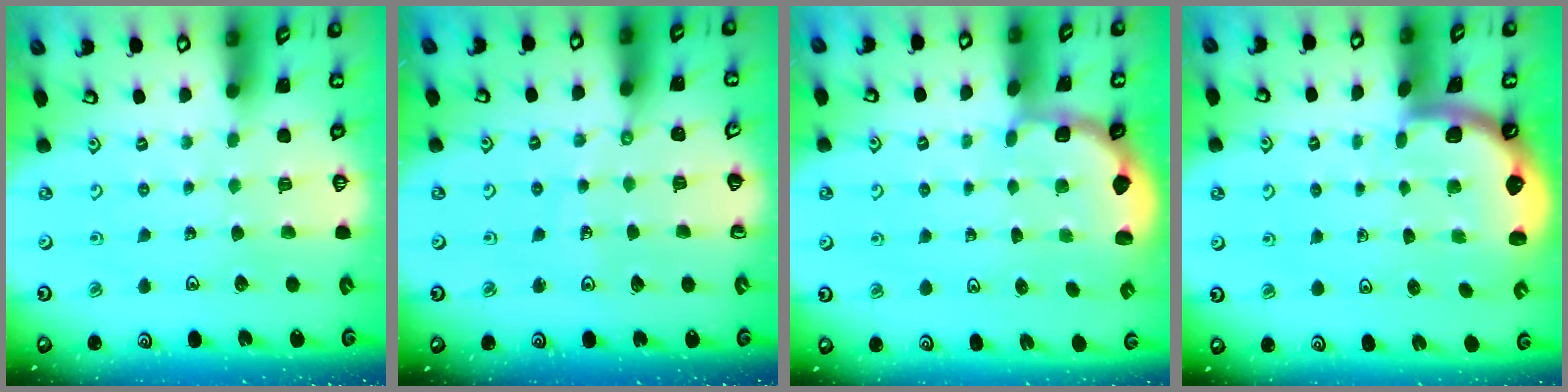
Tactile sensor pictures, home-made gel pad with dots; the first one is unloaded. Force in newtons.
{"total": 3.7, "press": 3.7, "slide": 0.1}
{"total": 1.9, "press": 1.6, "slide": 1.0}
{"total": 1.2, "press": 1.2, "slide": 0.1}